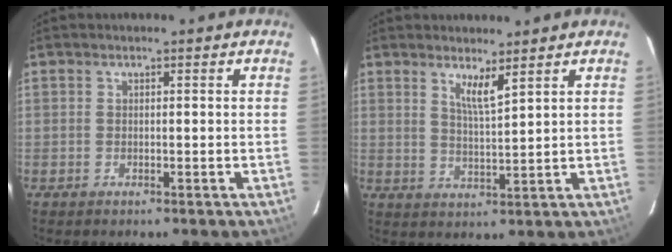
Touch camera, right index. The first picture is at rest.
{"total": 4.2, "force": [3.0, 0.1, 3.0], "torque": [-0.056, -0.008, 0.053]}